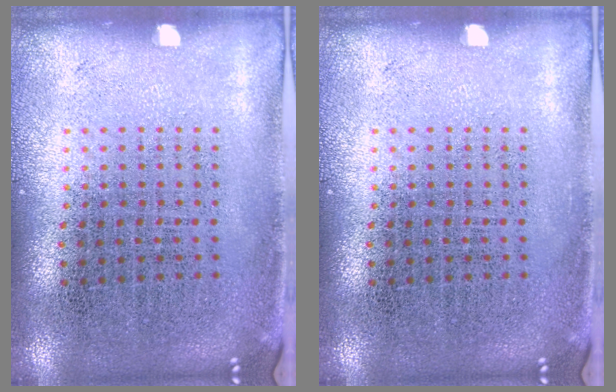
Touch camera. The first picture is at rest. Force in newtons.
{"total": 0.0}